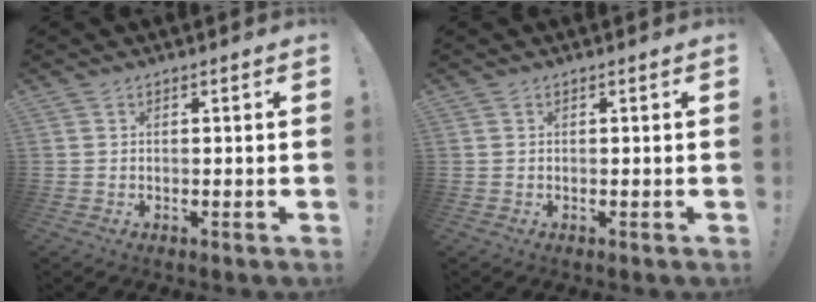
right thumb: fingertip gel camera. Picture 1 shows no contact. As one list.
[{"total": 0.0}]